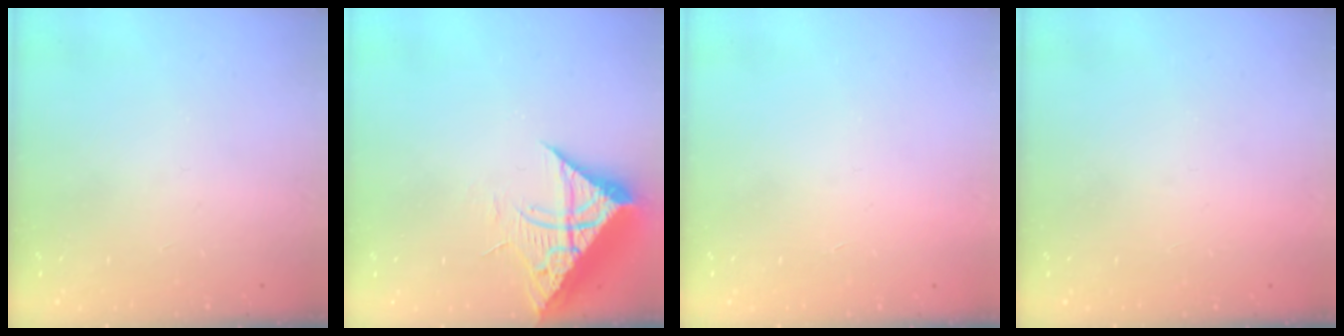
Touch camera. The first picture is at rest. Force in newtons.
{"total": 11.8, "press": 11.7, "slide": 1.2}
{"total": 1.5, "press": 1.5, "slide": 0.1}
{"total": 1.5, "press": 1.5, "slide": 0.1}